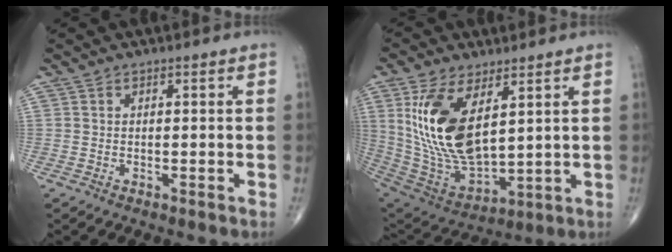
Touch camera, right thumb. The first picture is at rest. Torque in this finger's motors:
{"motor_torque": [-0.74, 1.71, 1.84, 0.93, 0.23]}